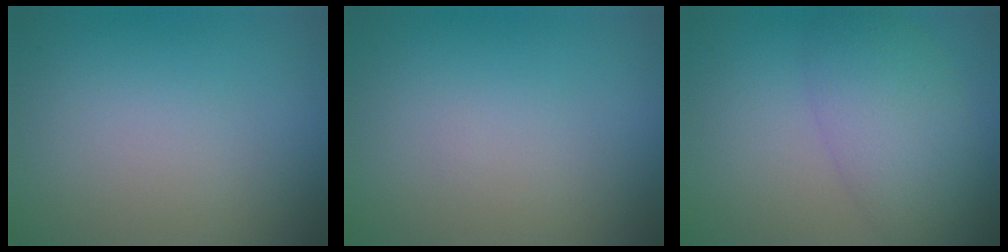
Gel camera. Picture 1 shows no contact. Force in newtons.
{"total": 0.0}
{"total": 5.7, "press": 5.7, "slide": 0.2}